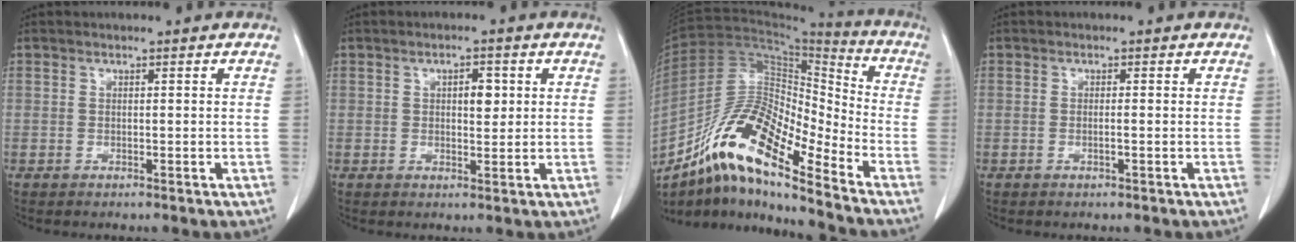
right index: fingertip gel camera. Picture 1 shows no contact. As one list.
[{"total": 3.2, "force": [0.9, 1.4, 2.7], "torque": [-0.037, 0.001, 0.013]}, {"total": 16.7, "force": [-11.6, 3.0, 11.5], "torque": [-0.211, 0.017, -0.208]}, {"total": 0.9, "force": [-0.2, 0.0, 0.9], "torque": [-0.019, -0.001, -0.002]}]